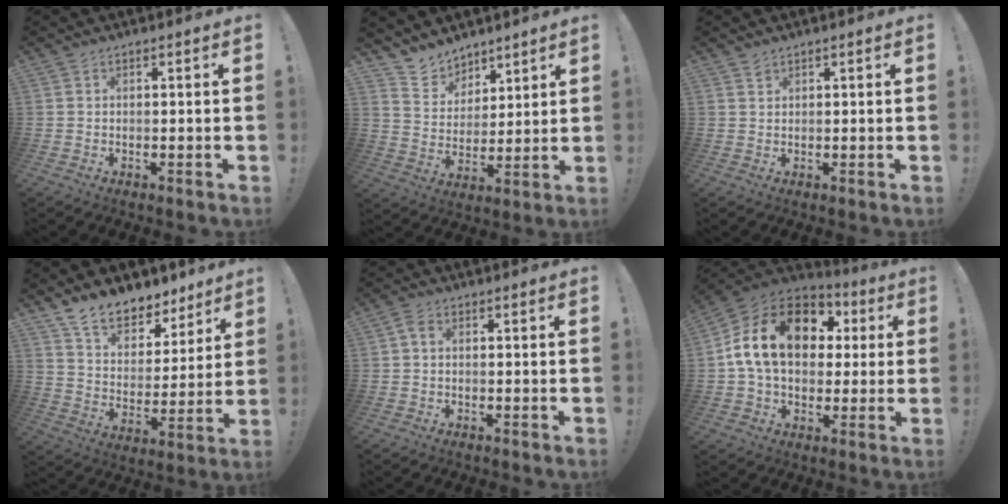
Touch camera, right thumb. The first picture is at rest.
{"total": 9.3, "force": [7.9, 4.9, 0.3], "torque": [-0.021, -0.075, 0.156]}
{"total": 0.8, "force": [0.7, 0.4, 0.2], "torque": [-0.003, -0.001, 0.014]}
{"total": 12.0, "force": [10.1, 5.4, 3.8], "torque": [-0.077, -0.077, 0.189]}
{"total": 2.0, "force": [0.3, 1.3, 1.5], "torque": [-0.037, 0.009, 0.006]}
{"total": 20.0, "force": [4.6, 13.7, 13.9], "torque": [-0.238, 0.008, 0.086]}